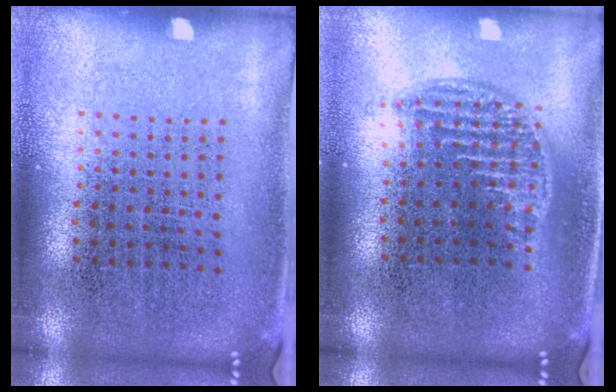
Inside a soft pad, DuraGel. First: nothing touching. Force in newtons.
{"total": 1.2, "press": 1.1, "slide": 0.6}